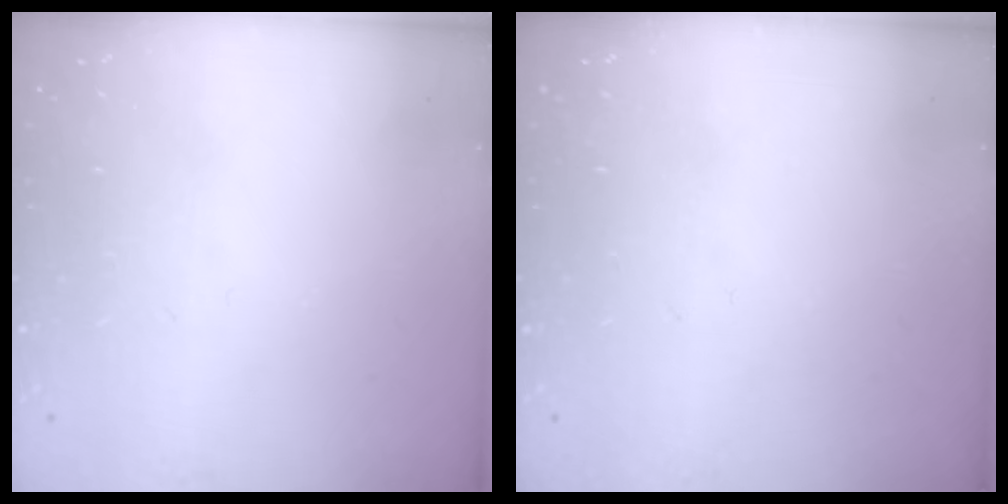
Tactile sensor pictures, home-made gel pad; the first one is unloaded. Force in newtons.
{"total": 0.0}